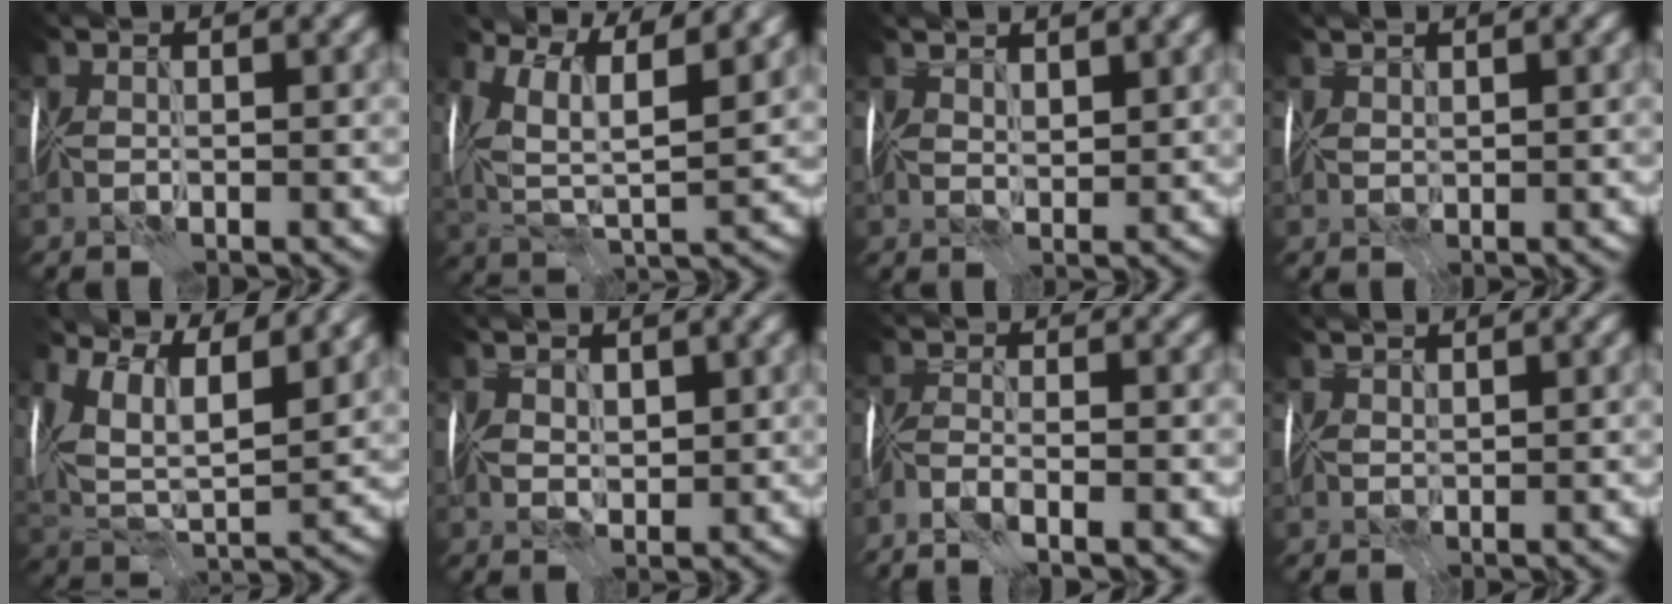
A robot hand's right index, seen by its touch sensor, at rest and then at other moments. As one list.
[{"total": 9.9, "force": [5.4, 4.5, 6.9], "torque": [-0.126, 0.004, 0.097]}, {"total": 2.5, "force": [2.1, 0.8, 1.1], "torque": [-0.027, 0.003, 0.038]}, {"total": 1.6, "force": [1.4, 0.7, 0.3], "torque": [-0.010, 0.009, 0.024]}, {"total": 10.1, "force": [6.6, 4.3, 6.3], "torque": [-0.108, 0.009, 0.109]}, {"total": 2.2, "force": [0.8, 1.5, 1.4], "torque": [-0.030, 0.001, 0.013]}, {"total": 4.2, "force": [-2.9, 0.9, 3.0], "torque": [-0.061, 0.001, -0.061]}, {"total": 1.6, "force": [1.4, 0.7, 0.4], "torque": [-0.010, 0.009, 0.024]}]